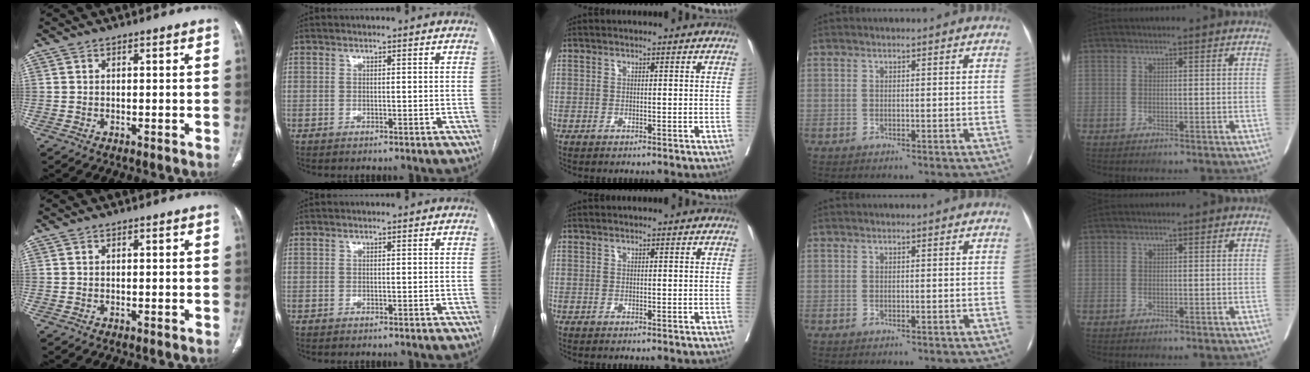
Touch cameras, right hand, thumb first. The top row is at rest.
{}